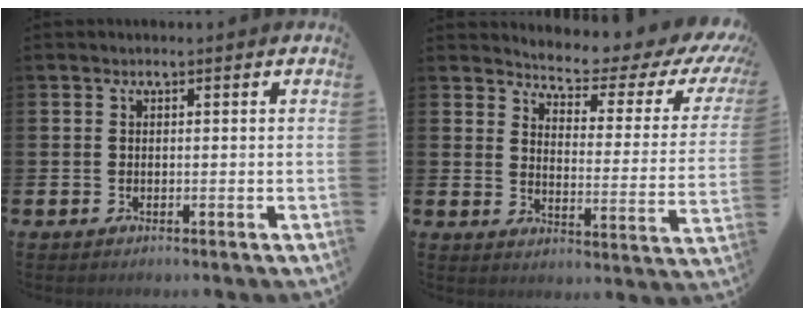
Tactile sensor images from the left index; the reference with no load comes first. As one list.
[{"total": 4.8, "force": [4.4, 1.0, 1.7], "torque": [-0.045, -0.044, 0.065]}]